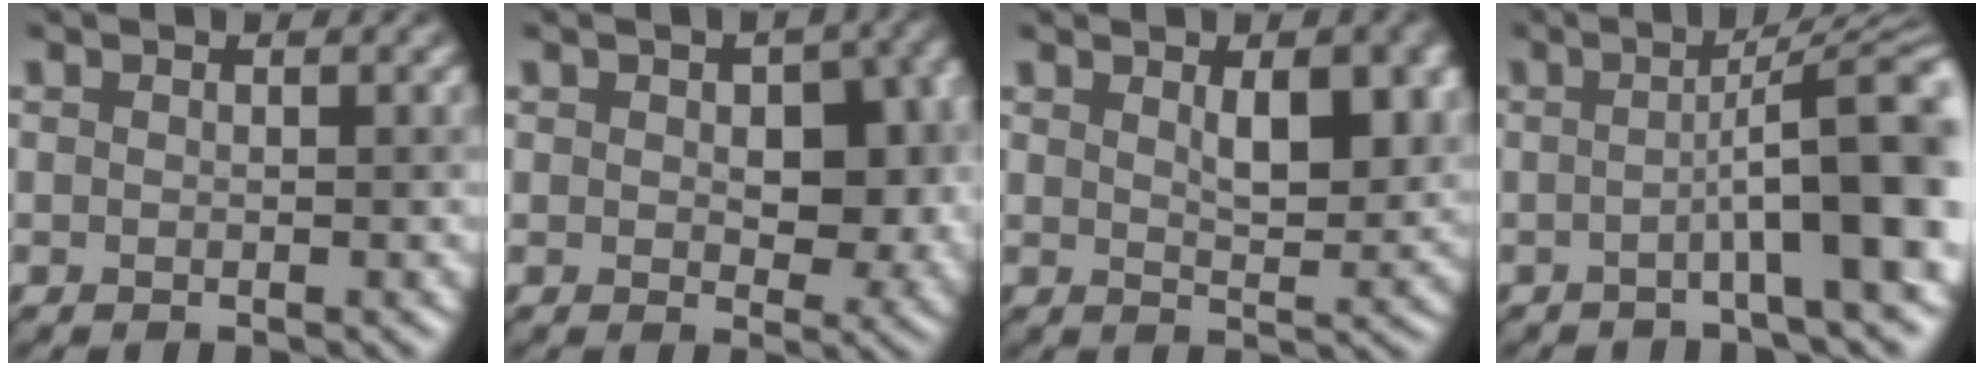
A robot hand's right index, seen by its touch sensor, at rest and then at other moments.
{"total": 6.4, "force": [0.5, 3.8, 5.1], "torque": [-0.065, -0.003, 0.017]}
{"total": 4.8, "force": [1.8, 1.7, 4.1], "torque": [-0.055, -0.003, 0.036]}
{"total": 8.5, "force": [-1.0, 1.4, 8.3], "torque": [-0.097, 0.015, -0.026]}